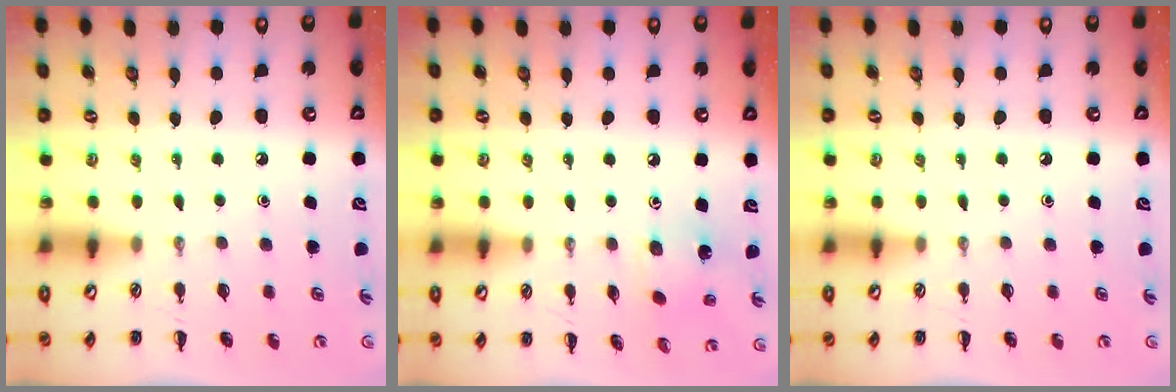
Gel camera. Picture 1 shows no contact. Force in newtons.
{"total": 2.3, "press": 2.2, "slide": 0.5}
{"total": 0.0}